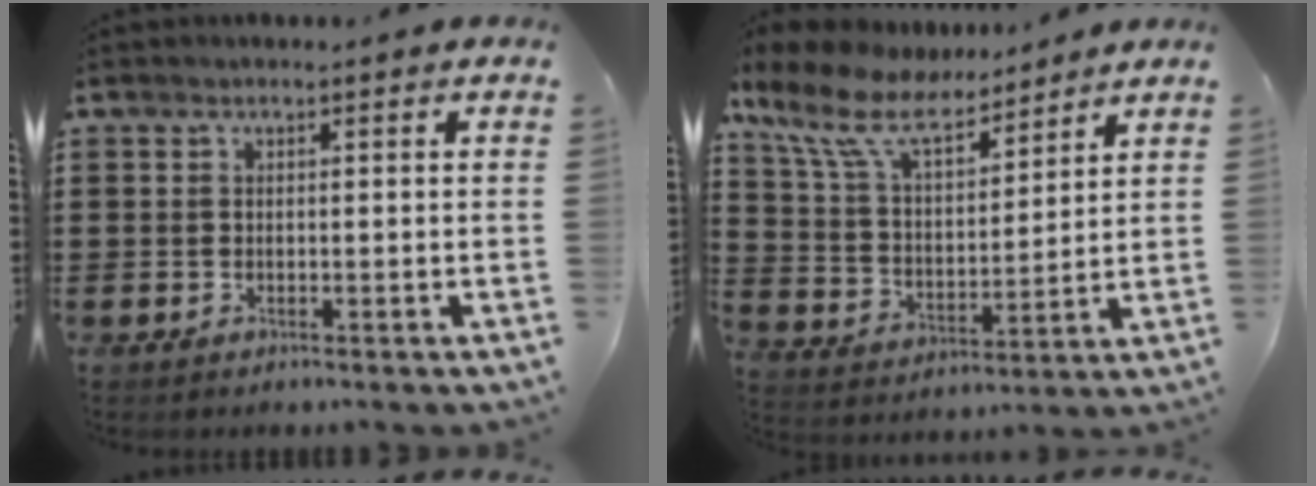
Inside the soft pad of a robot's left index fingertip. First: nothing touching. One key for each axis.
{"total": 10.1, "fx": 8.1, "fy": 3.3, "fz": 5.1, "tx": -0.133, "ty": -0.037, "tz": 0.143}